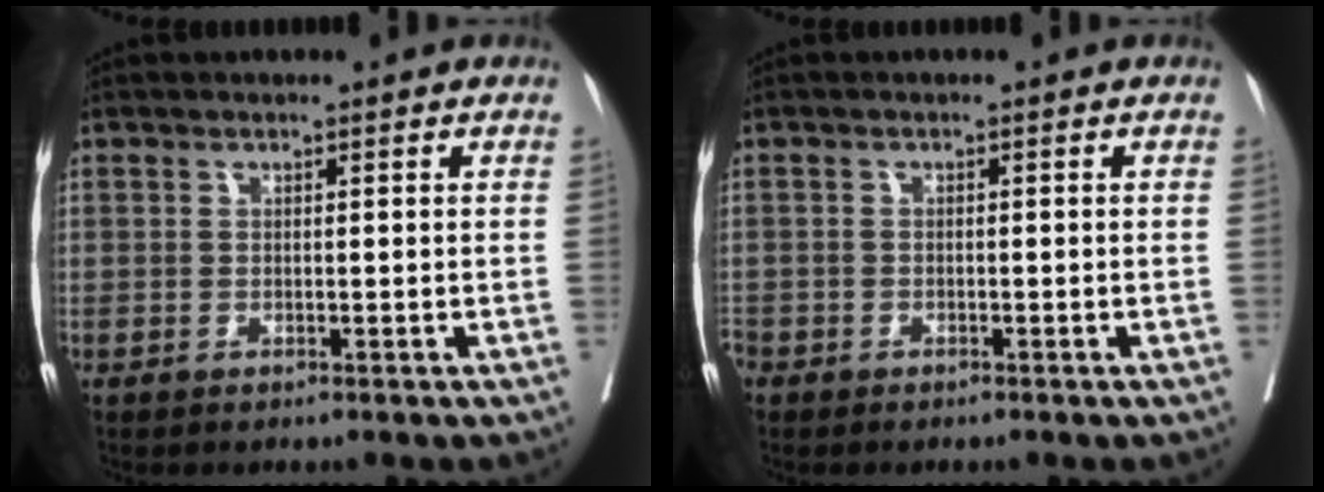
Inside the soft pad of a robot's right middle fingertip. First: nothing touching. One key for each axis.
{"total": 2.5, "fx": -1.8, "fy": 1.6, "fz": 0.6, "tx": -0.019, "ty": 0.000, "tz": -0.038}